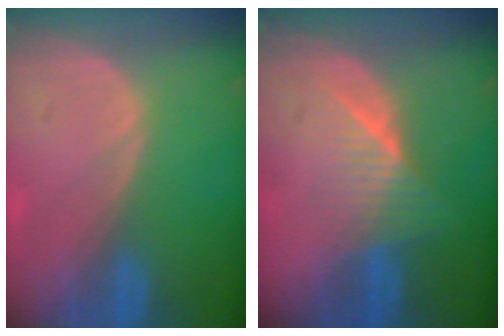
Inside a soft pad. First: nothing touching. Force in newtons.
{"total": 6.0, "press": 5.4, "slide": 2.7}